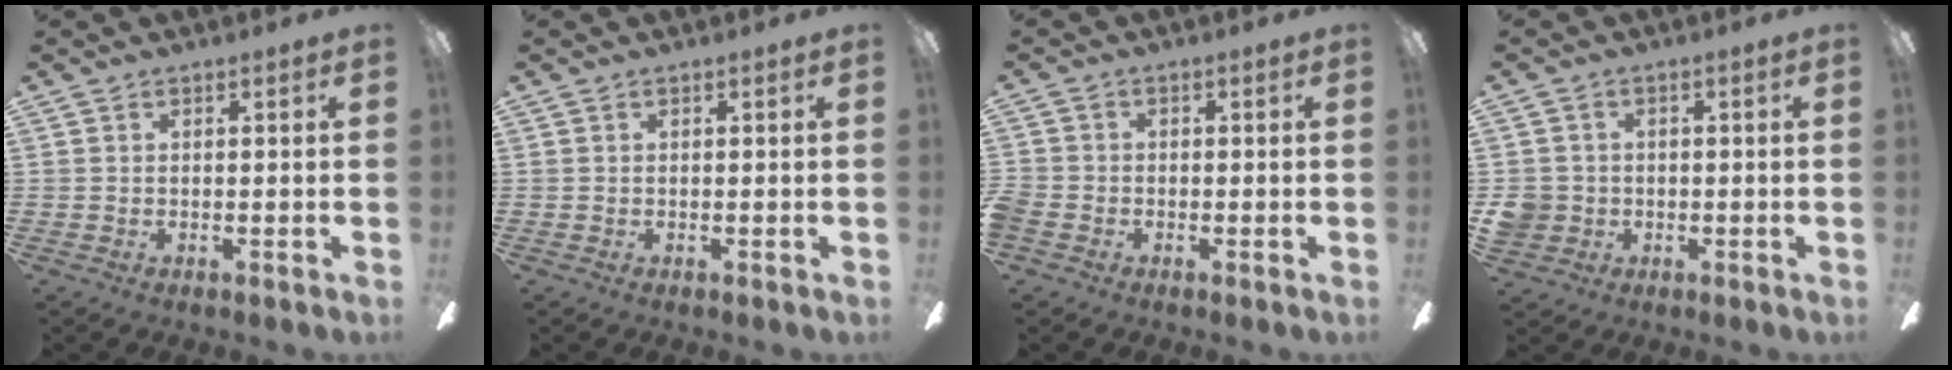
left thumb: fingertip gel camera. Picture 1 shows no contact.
{"total": 0.0}
{"total": 2.6, "force": [-1.5, 1.8, 1.0], "torque": [-0.014, 0.011, -0.028]}
{"total": 4.8, "force": [-0.8, 4.6, 1.1], "torque": [-0.032, 0.009, -0.016]}